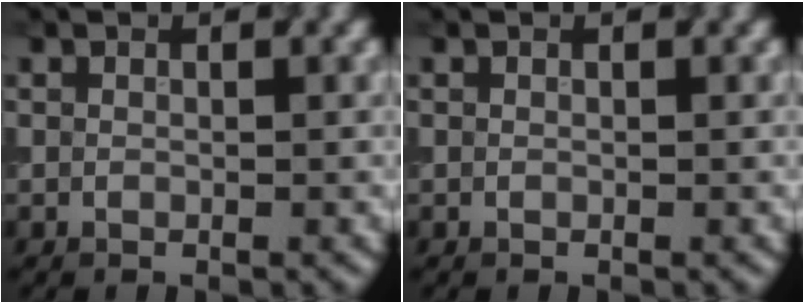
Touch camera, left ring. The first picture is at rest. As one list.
[{"total": 0.0}]